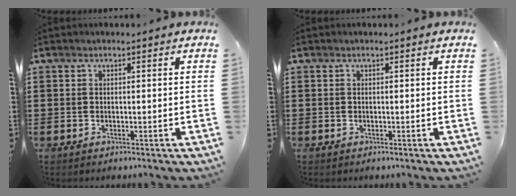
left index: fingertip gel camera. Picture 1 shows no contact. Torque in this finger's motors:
{"motor_torque": [-0.17, 0.04, 0.00, 0.00]}